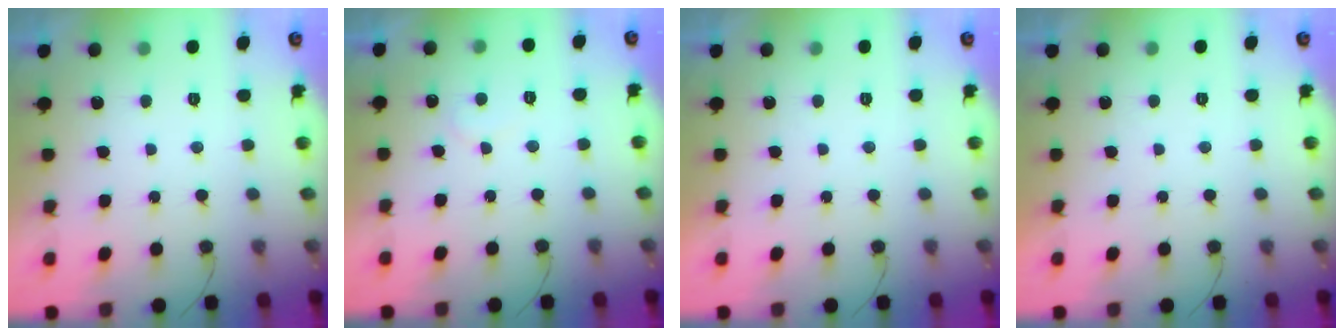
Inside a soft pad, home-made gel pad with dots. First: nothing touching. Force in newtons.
{"total": 5.4, "press": 5.4, "slide": 0.3}
{"total": 1.8, "press": 1.8, "slide": 0.1}
{"total": 1.7, "press": 1.7, "slide": 0.0}